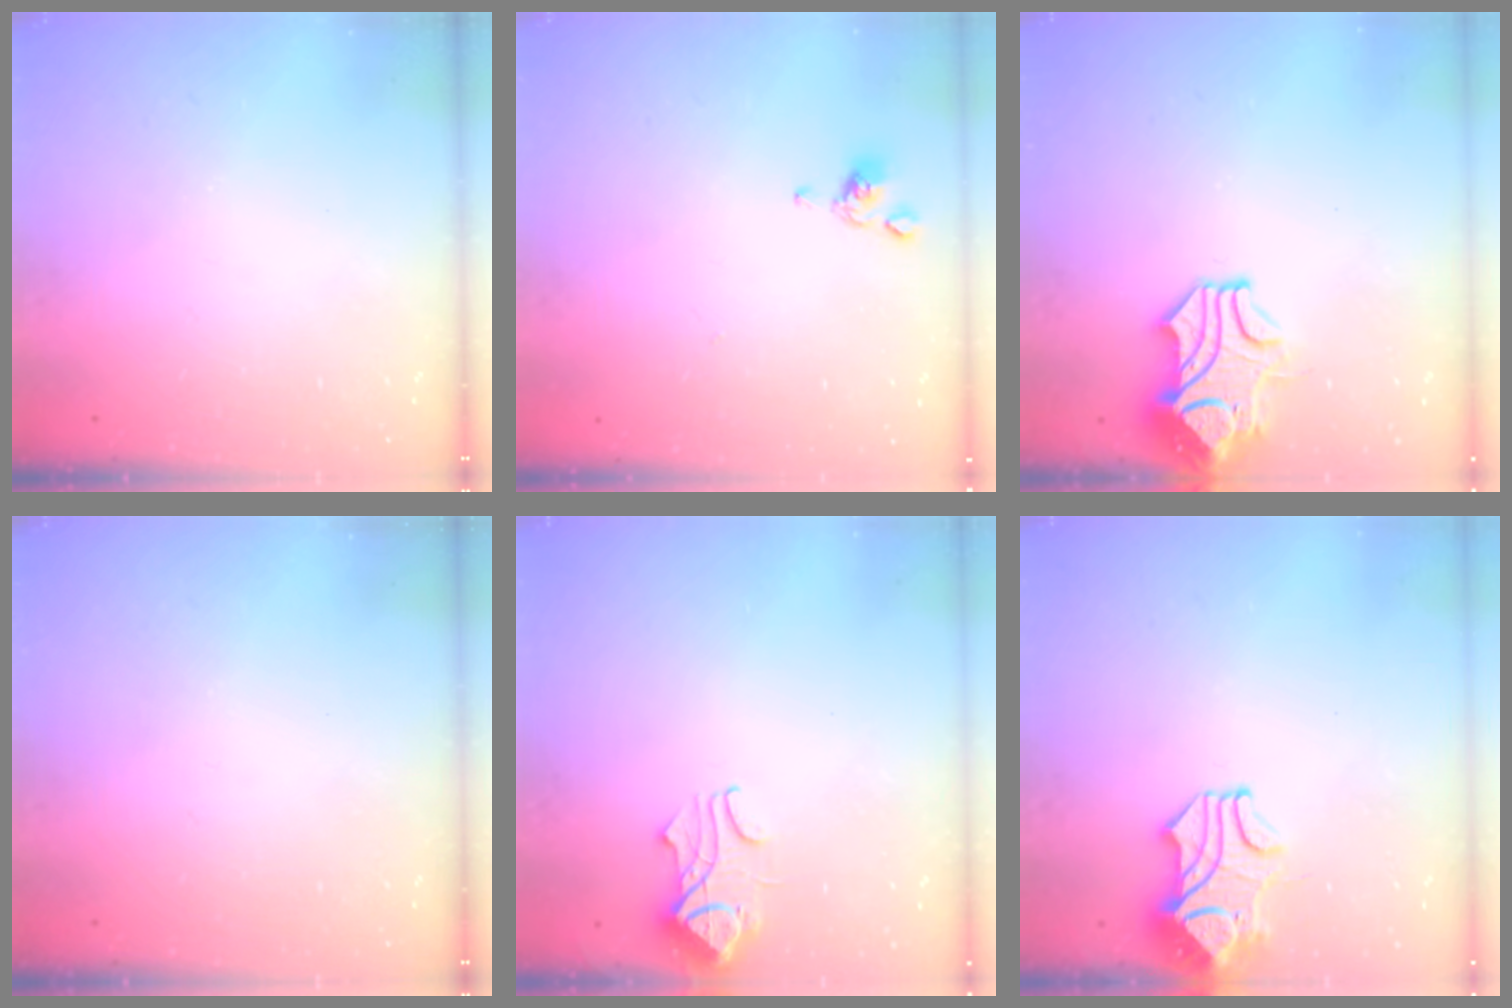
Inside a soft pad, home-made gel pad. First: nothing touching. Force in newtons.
{"total": 2.2, "press": 2.2, "slide": 0.2}
{"total": 2.7, "press": 2.3, "slide": 1.4}
{"total": 0.0}
{"total": 0.6, "press": 0.6, "slide": 0.2}
{"total": 2.3, "press": 2.0, "slide": 1.2}